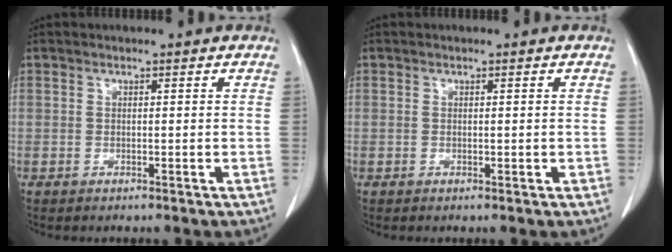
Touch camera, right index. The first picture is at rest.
{"total": 0.5, "force": [0.0, 0.4, 0.4], "torque": [-0.007, -0.001, 0.003]}